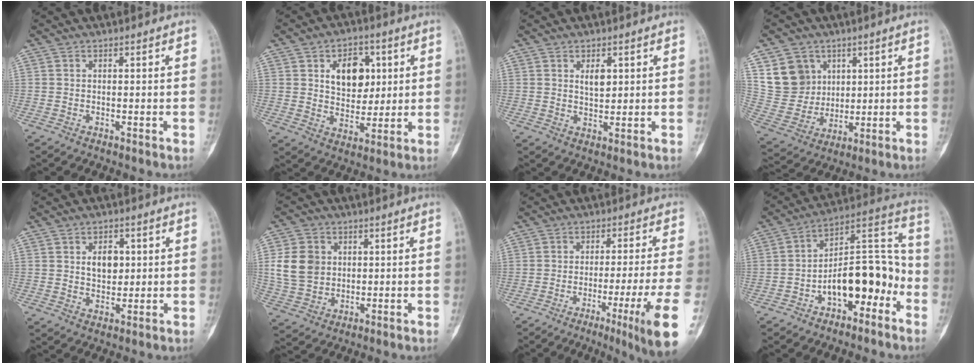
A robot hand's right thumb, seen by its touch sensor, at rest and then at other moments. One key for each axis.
{"total": 10.8, "fx": 3.1, "fy": 7.5, "fz": 7.1, "tx": -0.063, "ty": -0.012, "tz": 0.055}
{"total": 3.5, "fx": 1.3, "fy": 1.9, "fz": 2.7, "tx": -0.035, "ty": -0.009, "tz": 0.023}
{"total": 11.6, "fx": 4.9, "fy": 9.9, "fz": 3.6, "tx": -0.041, "ty": -0.019, "tz": 0.110}
{"total": 5.4, "fx": 1.2, "fy": 3.8, "fz": 3.7, "tx": -0.035, "ty": -0.006, "tz": 0.022}
{"total": 9.6, "fx": 1.7, "fy": 8.0, "fz": 5.1, "tx": -0.079, "ty": -0.001, "tz": 0.038}
{"total": 13.4, "fx": -5.4, "fy": -0.2, "fz": 12.2, "tx": -0.175, "ty": -0.006, "tz": -0.076}
{"total": 15.9, "fx": -6.1, "fy": 8.1, "fz": 12.3, "tx": -0.155, "ty": 0.081, "tz": -0.094}